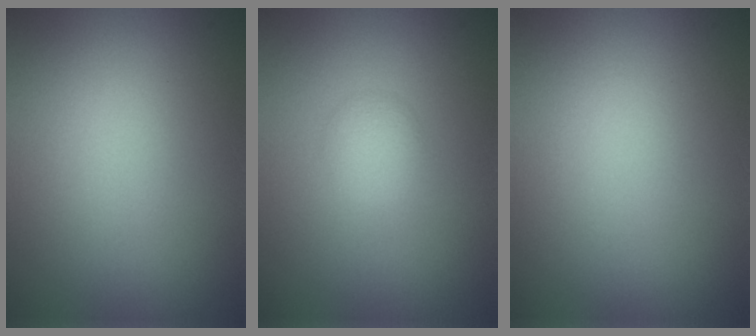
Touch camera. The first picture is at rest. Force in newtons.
{"total": 1.5, "press": 1.5, "slide": 0.1}
{"total": 0.0}